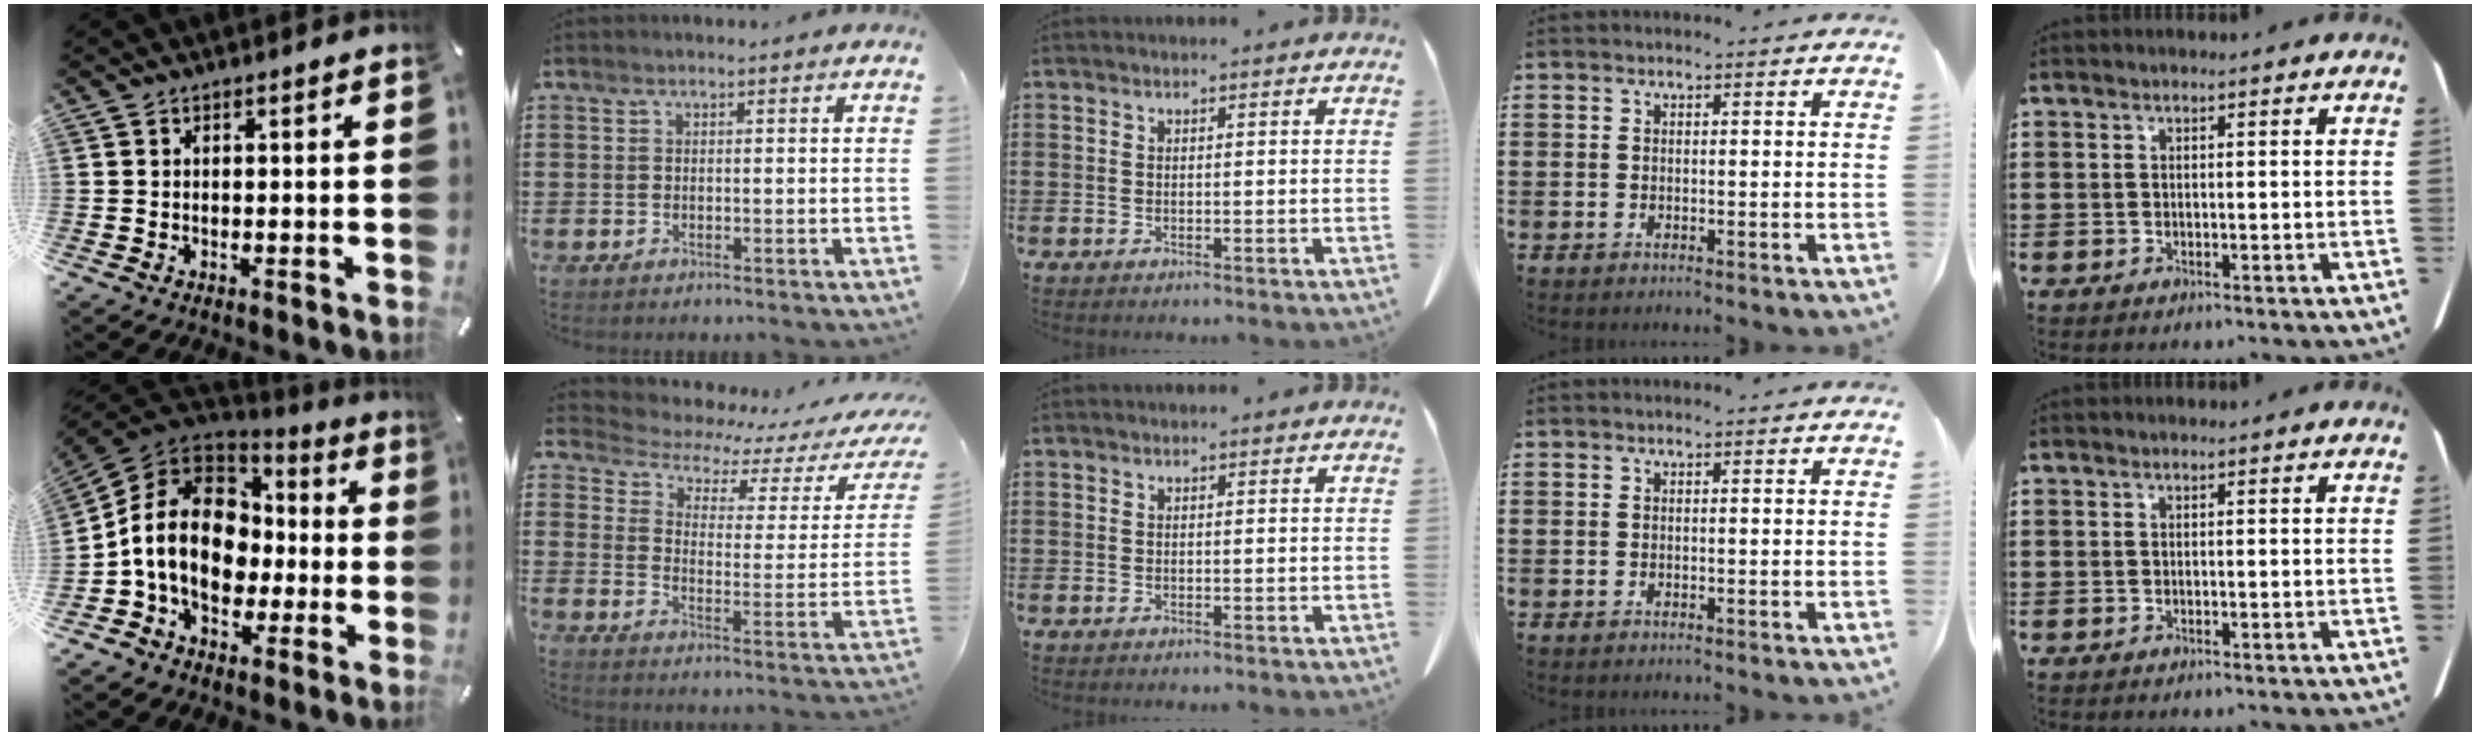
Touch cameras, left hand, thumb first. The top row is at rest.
{"thumb": {"total": 16.7, "force": [-1.7, 13.4, 9.8], "torque": [-0.210, 0.020, -0.029]}, "index": {"total": 3.1, "force": [2.5, 1.2, 1.3], "torque": [-0.047, -0.024, 0.033]}}